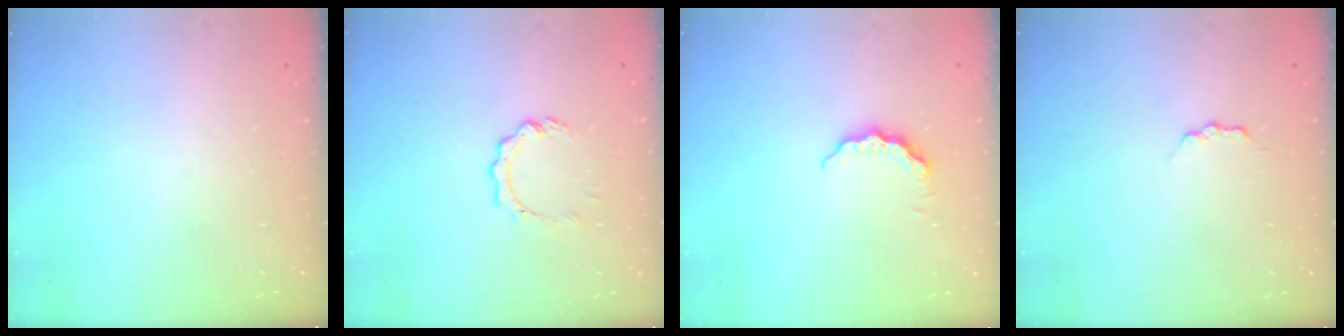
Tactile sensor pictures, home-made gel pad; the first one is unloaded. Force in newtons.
{"total": 4.7, "press": 4.7, "slide": 0.4}
{"total": 6.4, "press": 6.4, "slide": 0.6}
{"total": 2.1, "press": 2.0, "slide": 0.3}